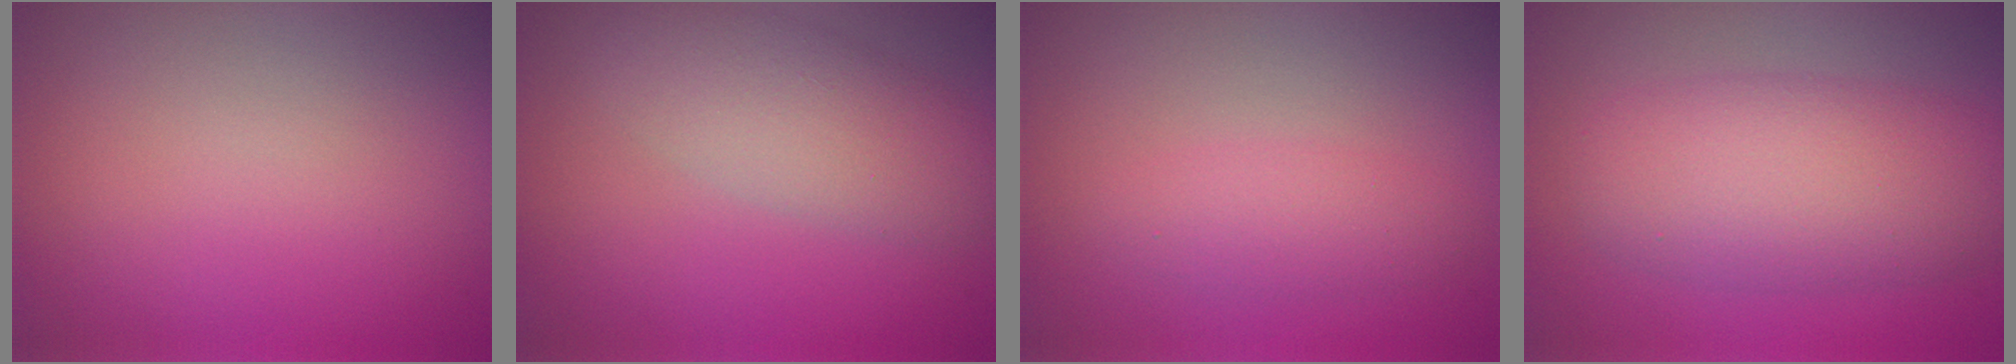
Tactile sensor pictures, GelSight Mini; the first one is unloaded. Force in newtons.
{"total": 4.5, "press": 4.5, "slide": 0.1}
{"total": 1.9, "press": 1.9, "slide": 0.0}
{"total": 7.2, "press": 7.2, "slide": 0.2}